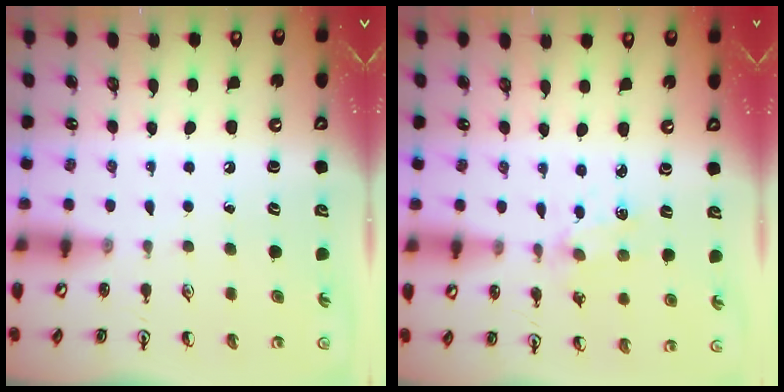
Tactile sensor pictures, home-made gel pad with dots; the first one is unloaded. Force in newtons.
{"total": 2.0, "press": 2.0, "slide": 0.3}